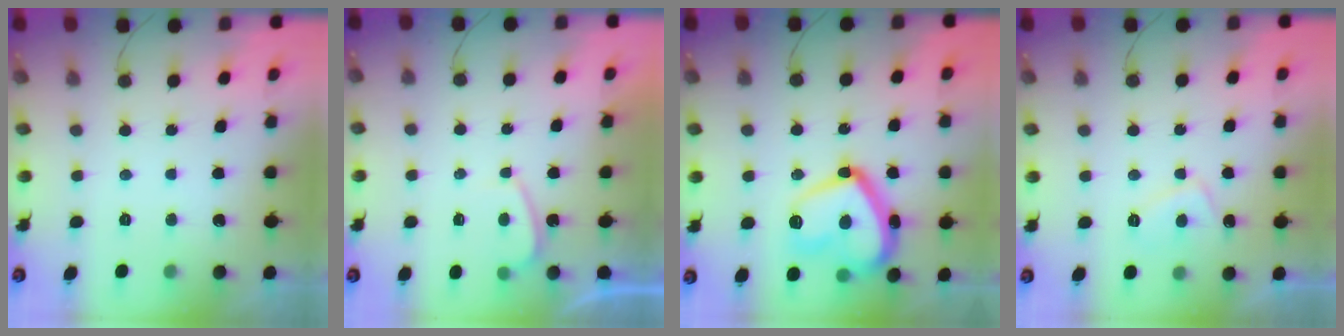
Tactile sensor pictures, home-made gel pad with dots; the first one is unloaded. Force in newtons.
{"total": 1.6, "press": 1.5, "slide": 0.6}
{"total": 20.7, "press": 20.7, "slide": 1.4}
{"total": 4.4, "press": 4.2, "slide": 1.1}